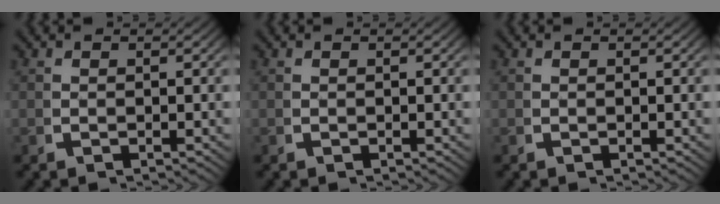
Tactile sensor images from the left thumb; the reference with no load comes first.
{"total": 0.0}
{"total": 0.0}